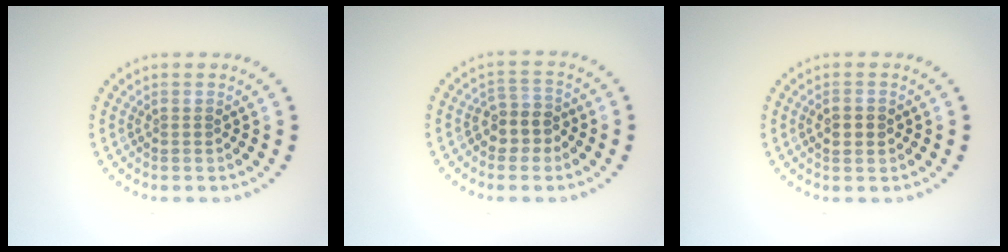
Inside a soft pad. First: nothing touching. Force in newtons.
{"total": 2.6, "press": 2.2, "slide": 1.3}
{"total": 2.1, "press": 2.1, "slide": 0.1}